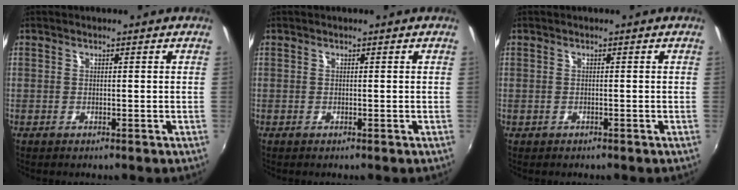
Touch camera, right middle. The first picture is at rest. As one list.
[{"total": 0.0}, {"total": 0.6, "force": [0.5, -0.2, -0.3], "torque": [0.008, 0.000, 0.010]}]